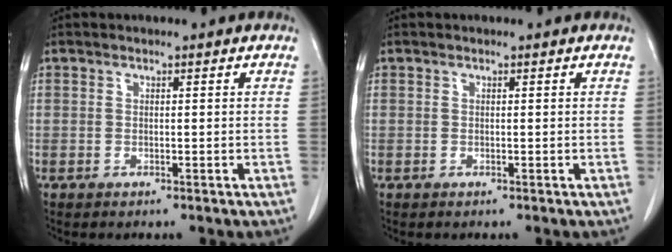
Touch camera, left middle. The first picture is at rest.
{"total": 0.0}